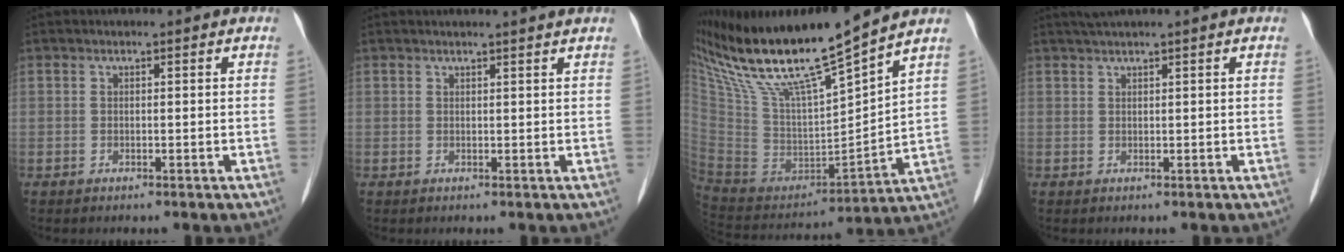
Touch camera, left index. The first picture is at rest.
{"total": 3.0, "force": [2.7, -0.6, 1.0], "torque": [-0.015, 0.005, 0.033]}
{"total": 20.5, "force": [16.2, 1.2, 12.5], "torque": [-0.230, 0.000, 0.311]}
{"total": 1.8, "force": [1.4, -0.4, 1.0], "torque": [-0.022, 0.012, 0.032]}